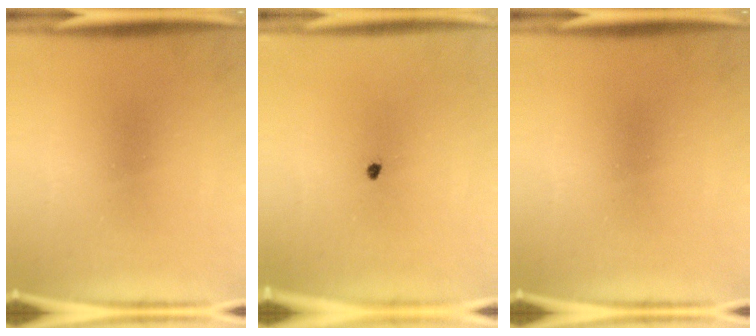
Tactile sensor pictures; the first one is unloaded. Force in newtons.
{"total": 0.7}
{"total": 0.0}